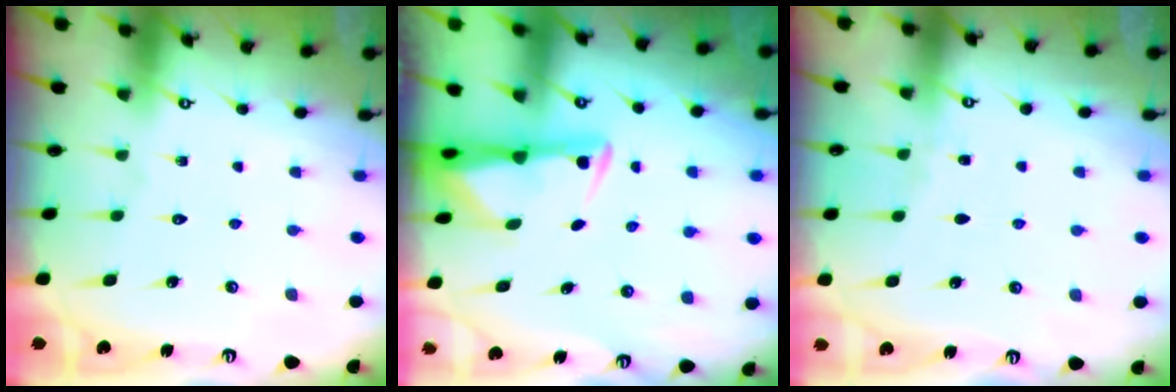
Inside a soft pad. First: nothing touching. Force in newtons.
{"total": 2.9, "press": 2.8, "slide": 0.6}
{"total": 2.4, "press": 2.3, "slide": 0.4}